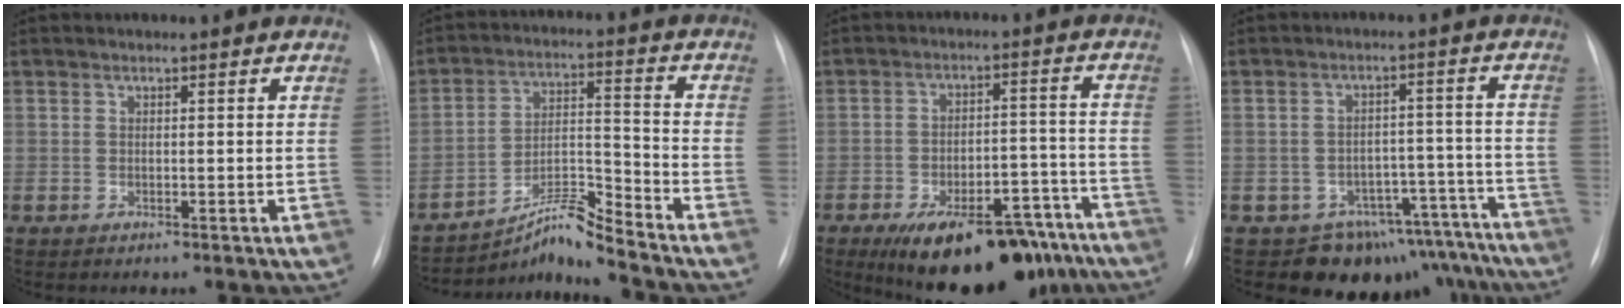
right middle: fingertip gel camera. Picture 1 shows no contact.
{"total": 7.6, "force": [-7.2, -1.8, 1.6], "torque": [-0.038, 0.014, -0.124]}
{"total": 21.4, "force": [-15.7, 8.2, 11.9], "torque": [-0.139, 0.016, -0.215]}
{"total": 13.6, "force": [-11.9, 6.6, 0.6], "torque": [0.026, 0.057, -0.142]}